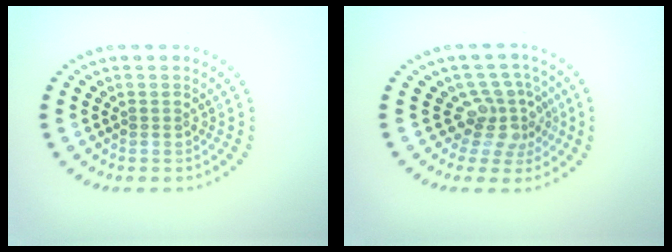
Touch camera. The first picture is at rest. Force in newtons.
{"total": 3.7, "press": 2.6, "slide": 2.6}